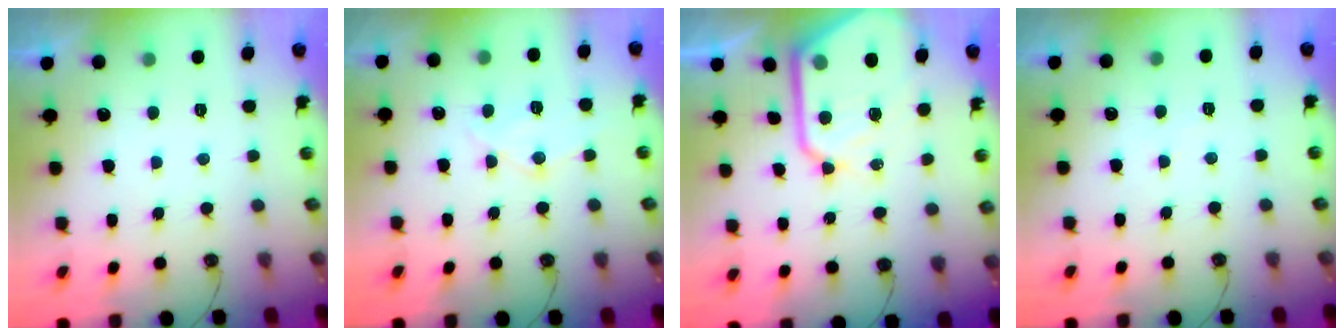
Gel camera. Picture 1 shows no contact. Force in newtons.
{"total": 11.3, "press": 11.2, "slide": 0.9}
{"total": 16.4, "press": 16.3, "slide": 1.5}
{"total": 4.3, "press": 4.3, "slide": 0.7}